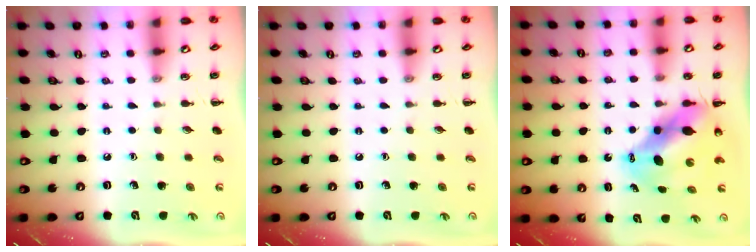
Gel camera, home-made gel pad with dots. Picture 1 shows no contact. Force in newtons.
{"total": 0.0}
{"total": 9.9, "press": 9.6, "slide": 2.6}